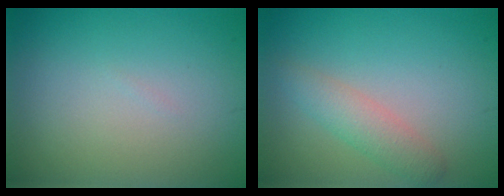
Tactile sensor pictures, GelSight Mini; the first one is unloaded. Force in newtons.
{"total": 2.5, "press": 2.5, "slide": 0.2}